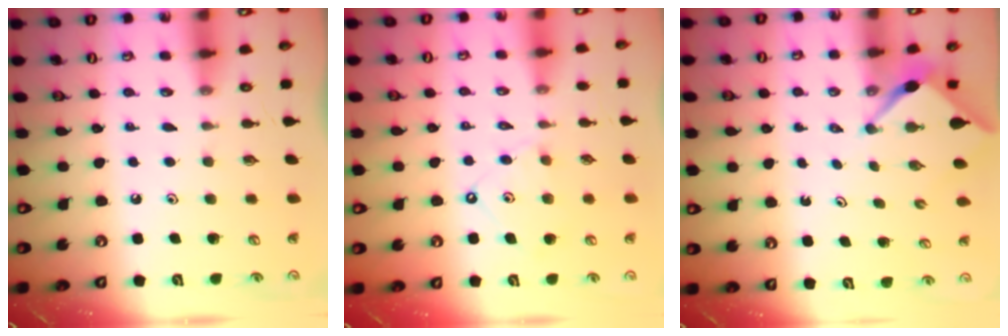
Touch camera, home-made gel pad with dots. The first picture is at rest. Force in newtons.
{"total": 8.1, "press": 8.0, "slide": 0.9}
{"total": 2.6, "press": 2.6, "slide": 0.3}